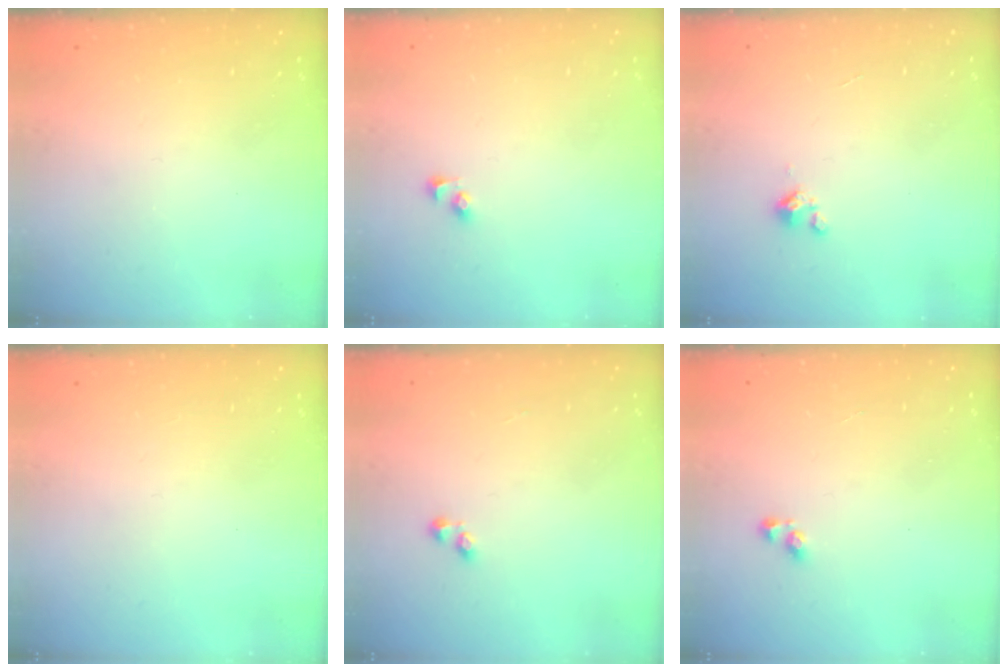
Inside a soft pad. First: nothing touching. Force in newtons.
{"total": 2.5, "press": 2.5, "slide": 0.3}
{"total": 0.9, "press": 0.9, "slide": 0.2}
{"total": 0.0}
{"total": 1.6, "press": 1.5, "slide": 0.4}
{"total": 3.2, "press": 3.1, "slide": 0.6}